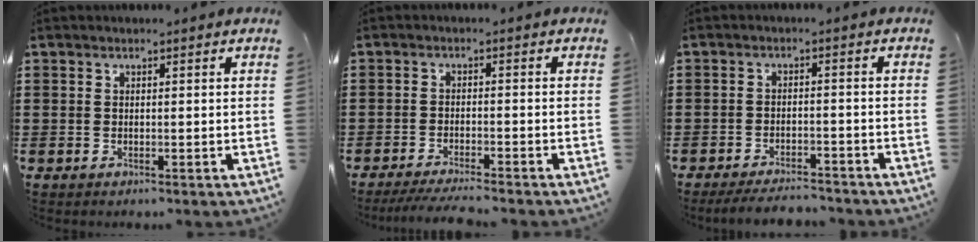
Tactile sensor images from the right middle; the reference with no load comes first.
{"total": 3.5, "force": [-3.2, -0.2, 1.4], "torque": [-0.030, -0.010, -0.062]}
{"total": 3.7, "force": [-3.6, 0.2, 1.0], "torque": [-0.017, 0.001, -0.070]}